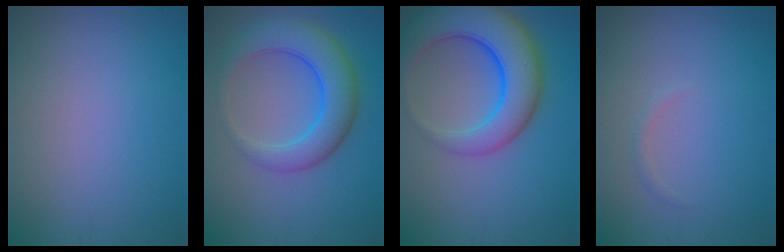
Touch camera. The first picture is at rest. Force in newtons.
{"total": 6.3, "press": 6.3, "slide": 0.1}
{"total": 9.1, "press": 9.1, "slide": 0.6}
{"total": 0.6, "press": 0.6, "slide": 0.0}